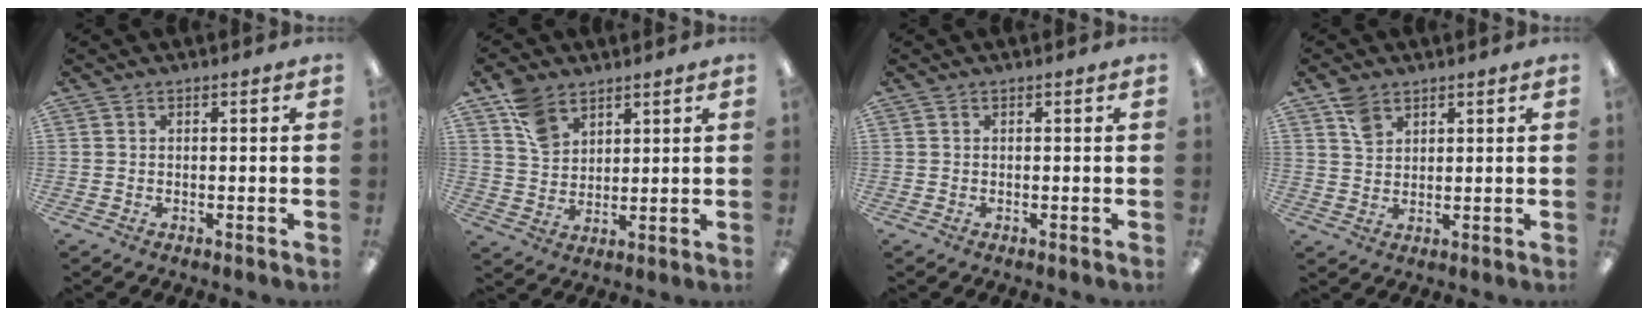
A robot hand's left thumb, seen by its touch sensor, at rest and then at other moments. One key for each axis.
{"total": 8.6, "fx": 5.6, "fy": 5.6, "fz": 3.5, "tx": -0.072, "ty": -0.012, "tz": 0.108}
{"total": 0.0}
{"total": 4.7, "fx": 3.2, "fy": 2.9, "fz": 1.9, "tx": -0.038, "ty": -0.004, "tz": 0.062}